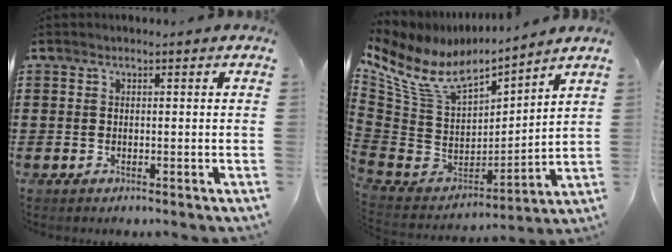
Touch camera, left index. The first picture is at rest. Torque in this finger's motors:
{"motor_torque": [2.14, 0.00, 0.45, 0.13]}